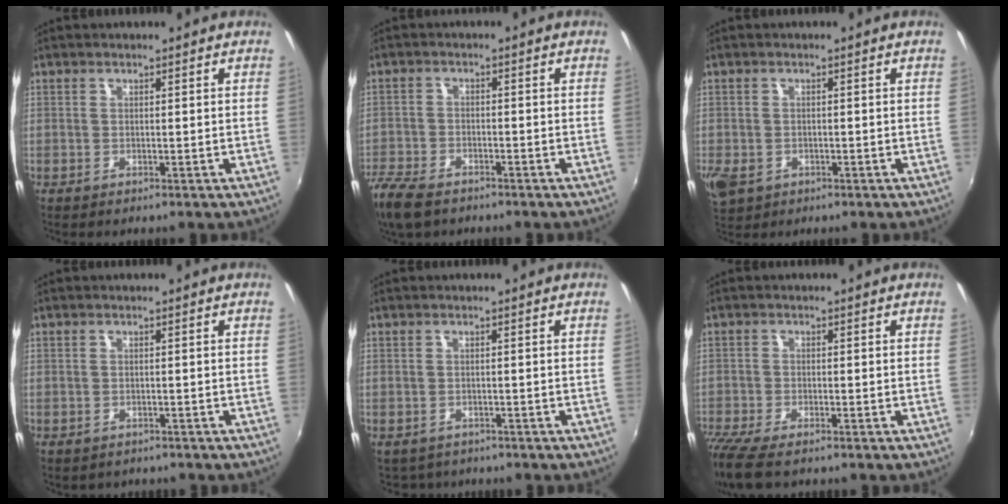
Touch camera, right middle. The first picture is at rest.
{"total": 10.0, "force": [-7.6, 4.4, 4.7], "torque": [-0.135, -0.033, -0.149]}
{"total": 7.4, "force": [-2.9, 5.4, 4.2], "torque": [-0.102, -0.023, -0.049]}
{"total": 1.9, "force": [-1.5, 1.1, 0.4], "torque": [-0.012, -0.006, -0.019]}
{"total": 3.0, "force": [-2.5, 1.7, 0.4], "torque": [-0.014, -0.011, -0.035]}
{"total": 9.3, "force": [-7.4, 2.2, 5.2], "torque": [-0.131, -0.046, -0.139]}